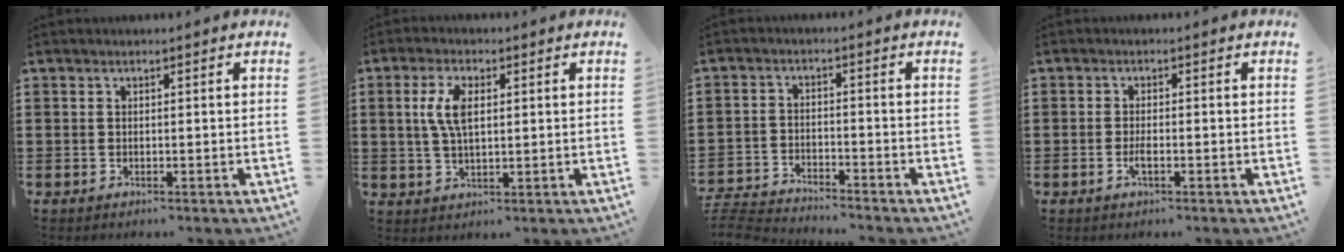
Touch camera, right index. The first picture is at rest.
{"total": 5.9, "force": [1.2, 2.5, 5.2], "torque": [-0.115, 0.007, 0.016]}
{"total": 4.3, "force": [-4.3, -0.1, 0.3], "torque": [-0.023, -0.007, -0.095]}
{"total": 1.8, "force": [-0.7, 0.3, 1.6], "torque": [-0.035, -0.004, -0.015]}